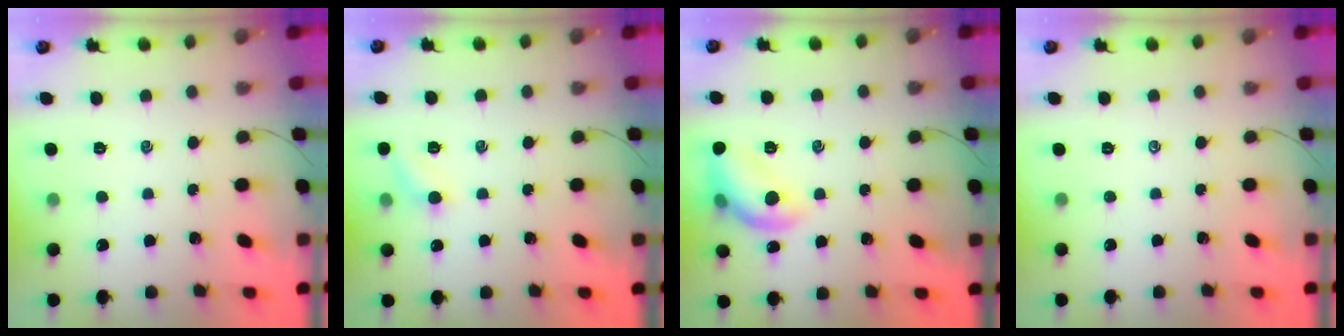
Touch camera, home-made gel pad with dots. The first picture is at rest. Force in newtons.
{"total": 6.2, "press": 5.9, "slide": 1.9}
{"total": 11.2, "press": 11.2, "slide": 0.1}
{"total": 0.0}